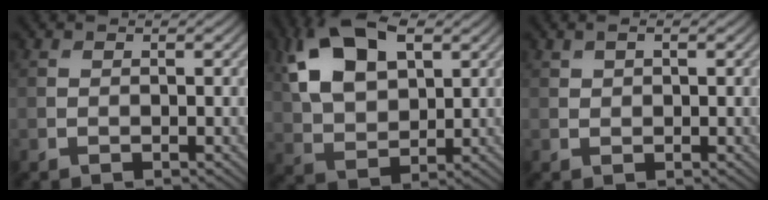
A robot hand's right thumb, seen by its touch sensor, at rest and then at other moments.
{"total": 13.0, "force": [4.9, 7.3, 9.6], "torque": [-0.217, 0.018, 0.092]}
{"total": 1.4, "force": [0.7, 0.8, 0.9], "torque": [-0.020, 0.003, 0.015]}